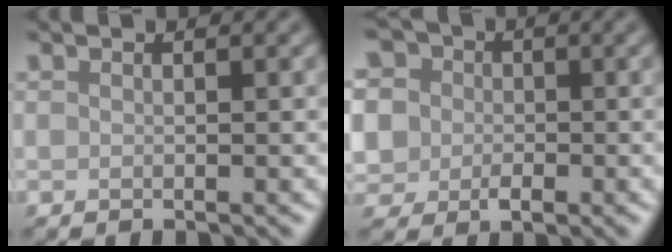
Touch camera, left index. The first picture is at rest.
{"total": 9.0, "force": [2.1, 7.6, 4.3], "torque": [-0.073, 0.029, -0.011]}